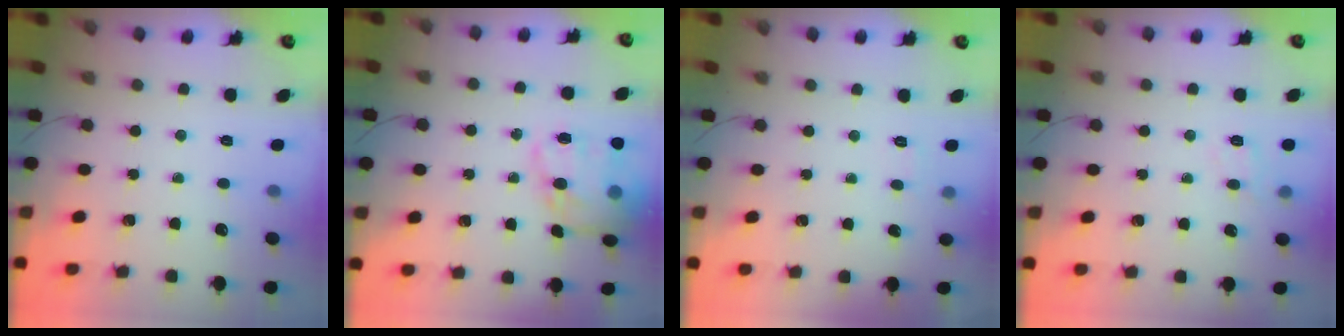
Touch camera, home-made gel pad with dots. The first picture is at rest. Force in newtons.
{"total": 17.2, "press": 17.0, "slide": 3.0}
{"total": 2.0, "press": 1.7, "slide": 1.0}
{"total": 7.7, "press": 7.6, "slide": 1.2}